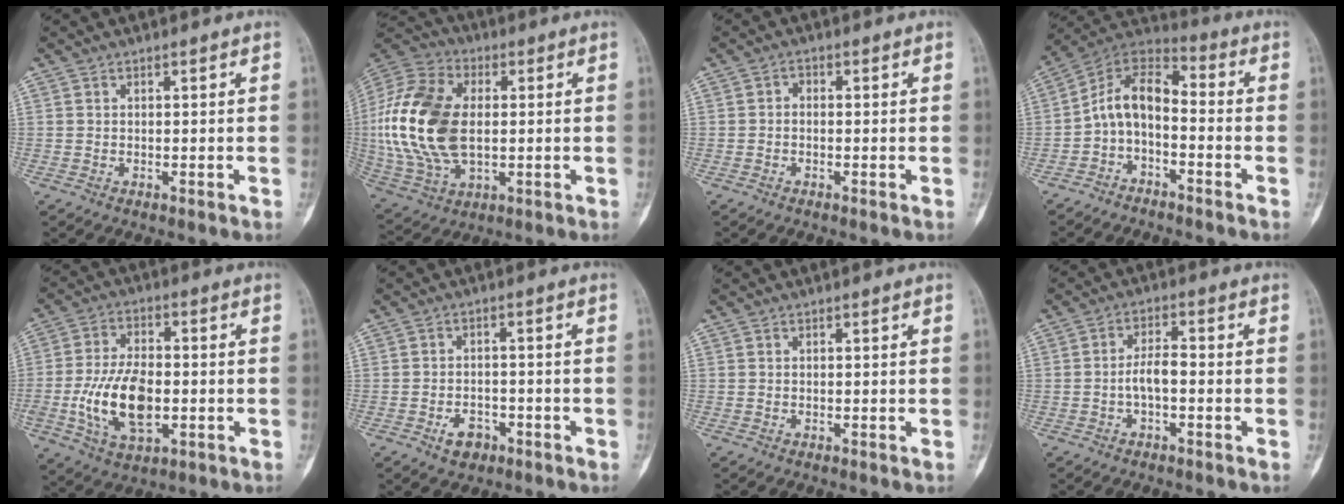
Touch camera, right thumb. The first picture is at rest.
{"total": 21.8, "force": [0.8, 13.5, 17.1], "torque": [-0.354, 0.001, 0.020]}
{"total": 1.0, "force": [-0.3, 0.7, 0.7], "torque": [-0.005, 0.004, -0.011]}
{"total": 9.5, "force": [-2.7, 5.4, 7.4], "torque": [-0.121, 0.071, -0.066]}
{"total": 14.1, "force": [-2.4, 7.8, 11.5], "torque": [-0.210, 0.006, -0.036]}
{"total": 4.2, "force": [-2.2, 2.9, 2.1], "torque": [-0.023, 0.018, -0.029]}
{"total": 0.0}
{"total": 4.0, "force": [-1.1, 1.6, 3.5], "torque": [-0.062, 0.018, -0.022]}